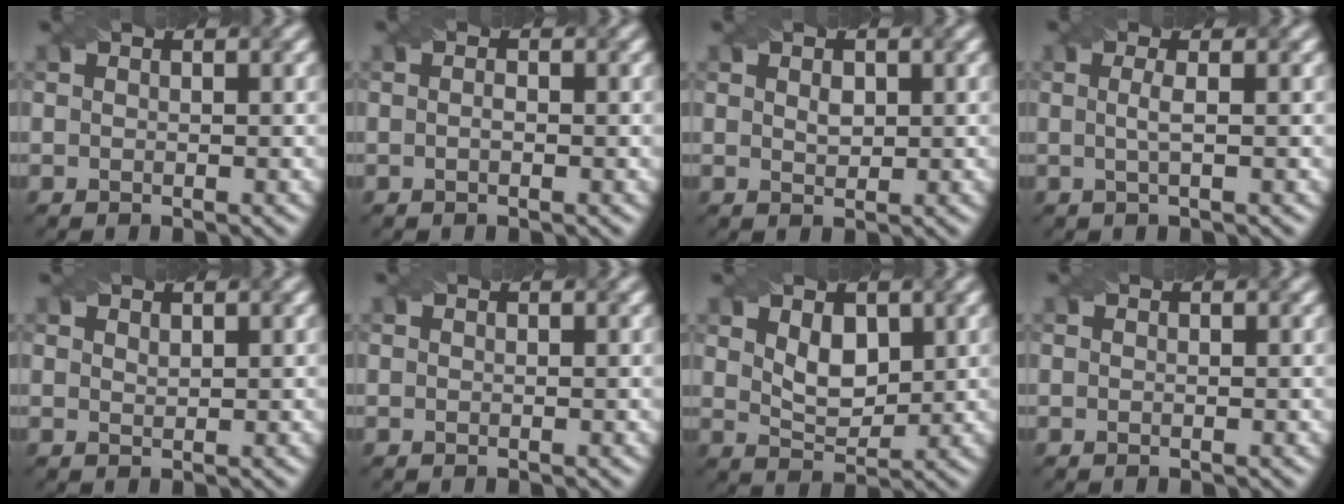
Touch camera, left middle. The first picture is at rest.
{"total": 0.7, "force": [-0.2, 0.2, 0.6], "torque": [-0.013, 0.000, -0.003]}
{"total": 1.2, "force": [0.5, 0.7, 0.8], "torque": [-0.014, 0.000, 0.012]}
{"total": 1.6, "force": [0.0, 0.4, 1.5], "torque": [-0.032, 0.002, -0.003]}
{"total": 0.7, "force": [0.6, 0.2, 0.3], "torque": [-0.007, -0.001, 0.014]}
{"total": 0.0}
{"total": 3.5, "force": [1.3, 2.1, 2.5], "torque": [-0.051, -0.004, 0.028]}
{"total": 0.0}